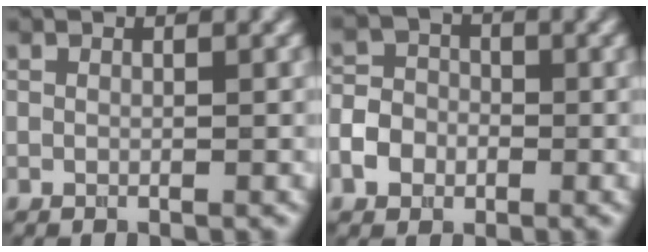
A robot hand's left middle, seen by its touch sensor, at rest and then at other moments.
{"total": 3.5, "force": [-1.3, 2.9, 1.5], "torque": [-0.018, 0.004, -0.029]}